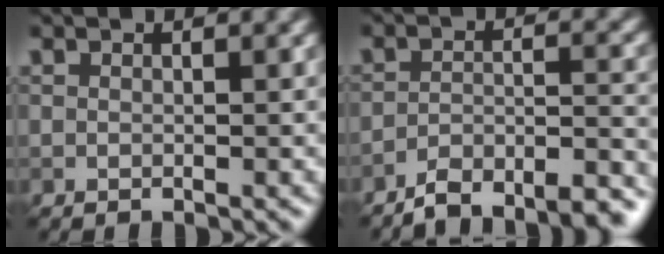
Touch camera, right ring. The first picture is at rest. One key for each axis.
{"total": 8.4, "fx": -7.5, "fy": 1.7, "fz": 3.2, "tx": -0.037, "ty": 0.003, "tz": -0.116}